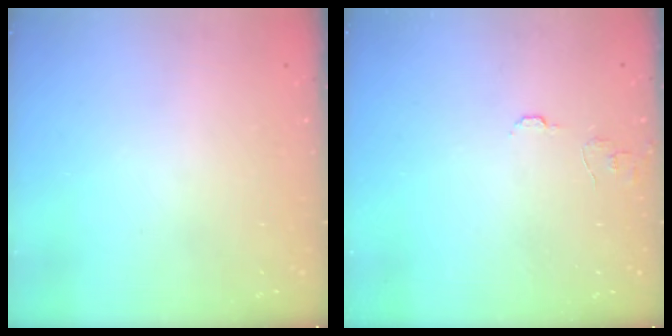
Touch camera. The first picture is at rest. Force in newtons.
{"total": 5.4, "press": 5.4, "slide": 0.3}